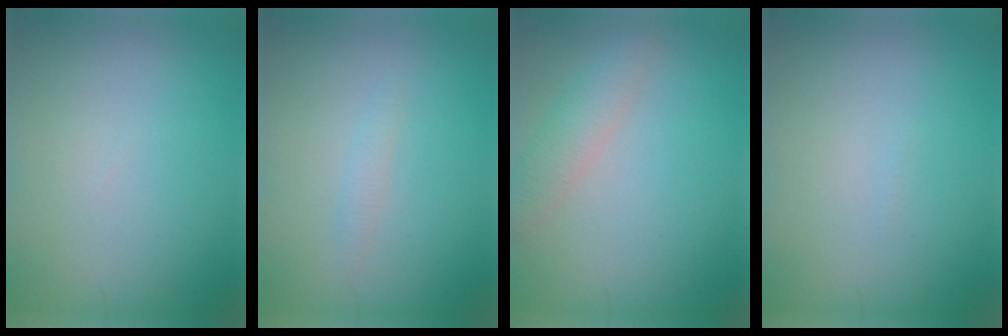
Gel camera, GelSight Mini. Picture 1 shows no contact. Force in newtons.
{"total": 0.9, "press": 0.9, "slide": 0.0}
{"total": 2.7, "press": 2.7, "slide": 0.0}
{"total": 0.0}